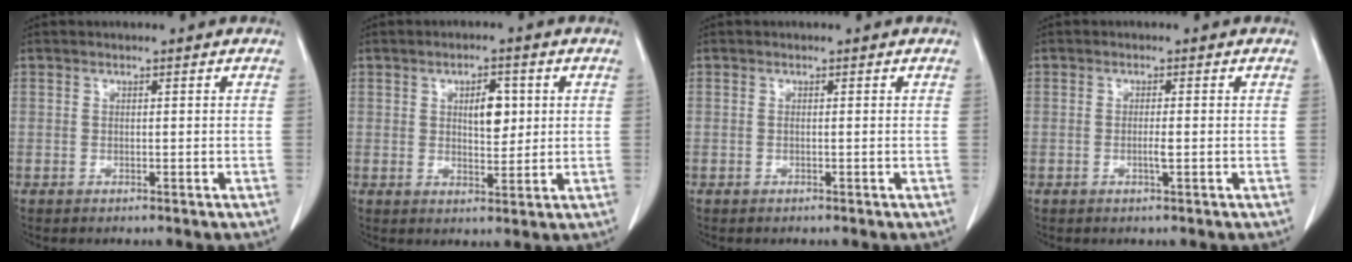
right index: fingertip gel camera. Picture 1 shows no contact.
{"total": 4.8, "force": [1.2, 2.1, 4.1], "torque": [-0.063, 0.000, 0.021]}
{"total": 0.0}
{"total": 1.6, "force": [-0.4, 0.0, 1.6], "torque": [-0.032, -0.002, -0.007]}